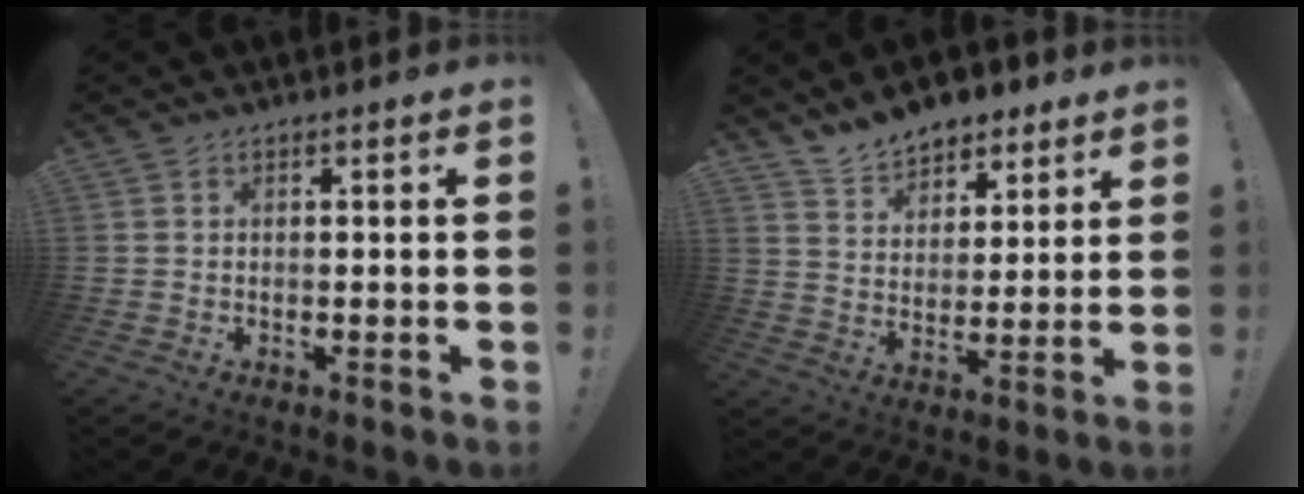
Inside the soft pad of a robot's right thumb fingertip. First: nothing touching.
{"total": 10.2, "force": [8.6, 5.1, 2.2], "torque": [-0.046, -0.061, 0.167]}